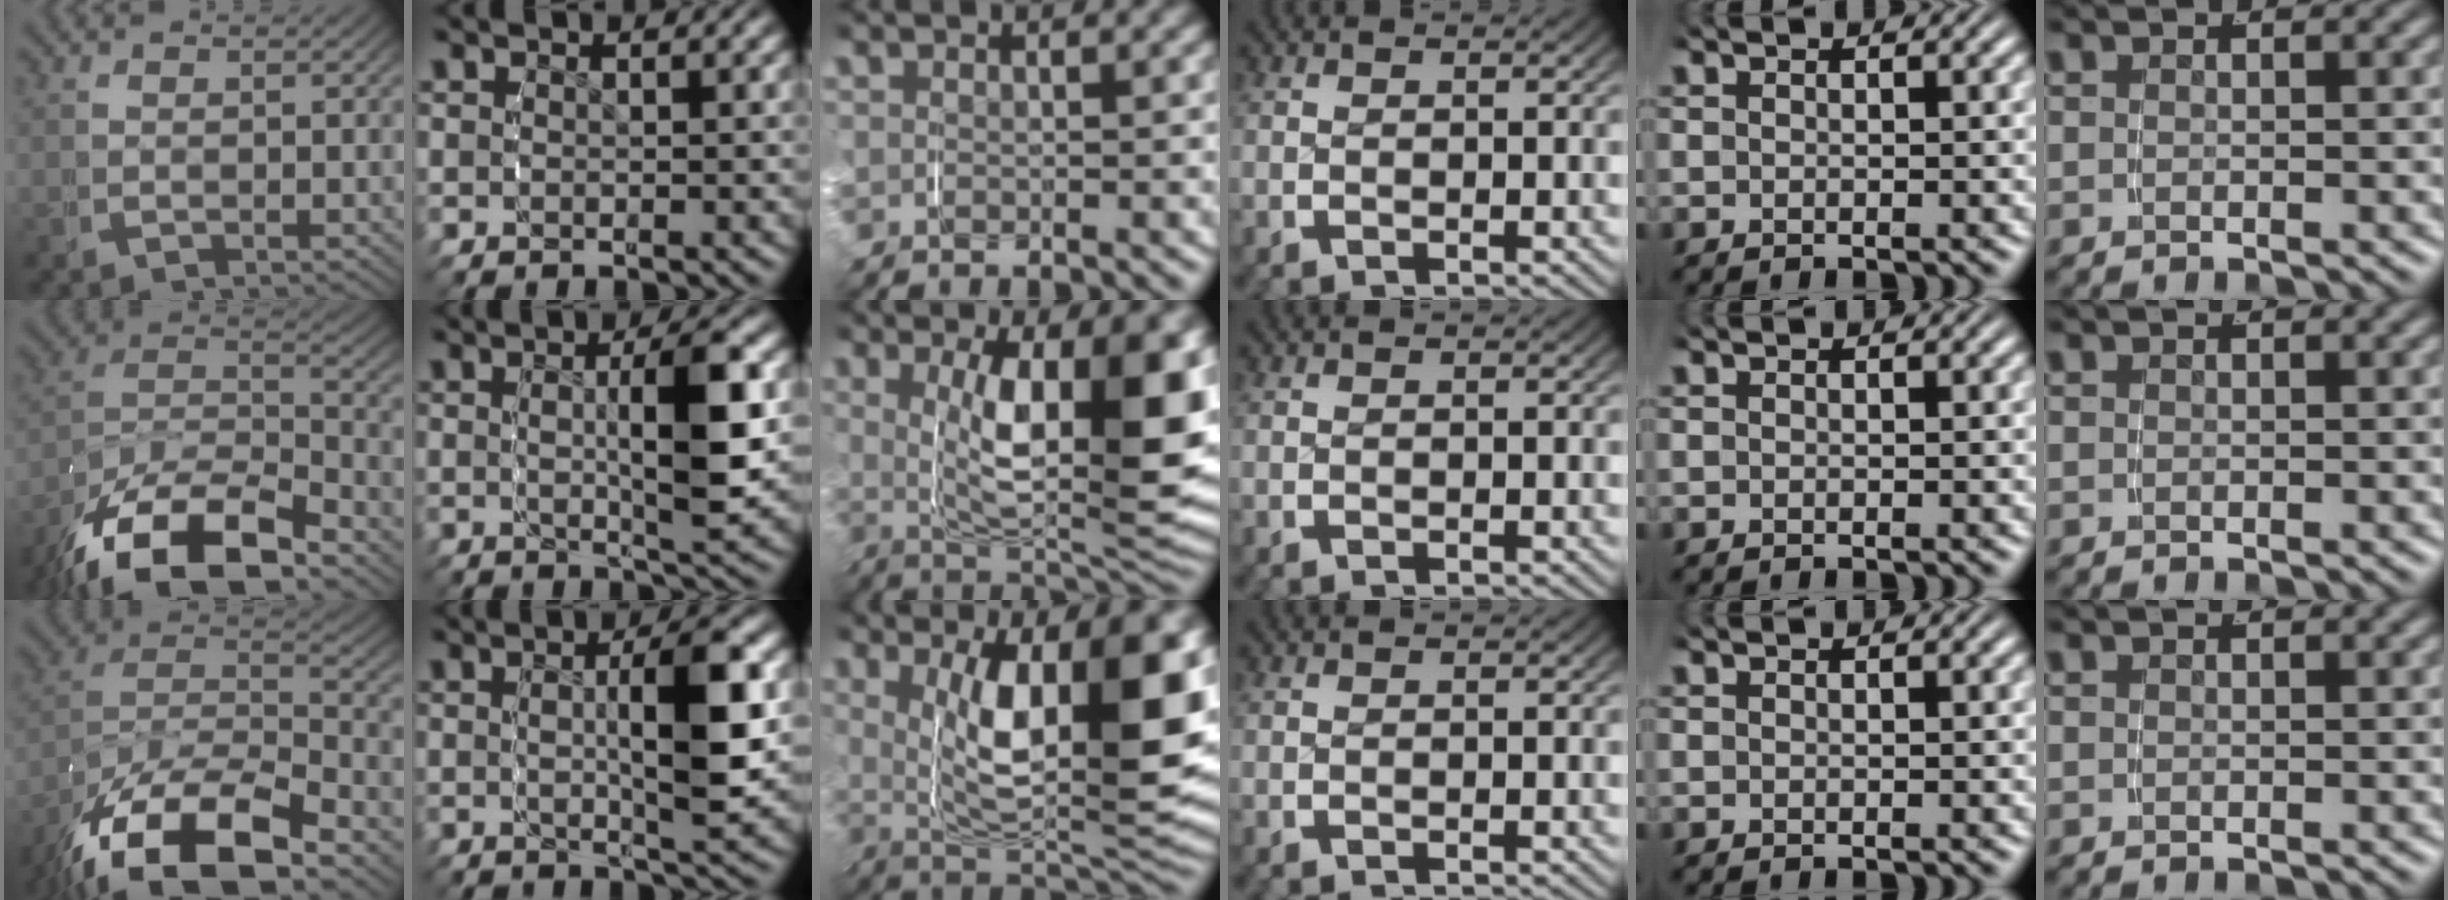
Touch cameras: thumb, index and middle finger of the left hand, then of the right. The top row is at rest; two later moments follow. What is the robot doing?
{"motion": "grasp_and_lifting", "object": "phone"}